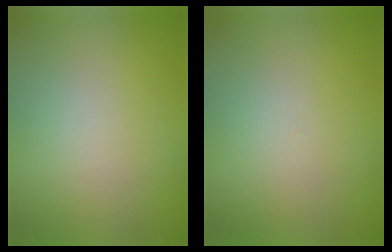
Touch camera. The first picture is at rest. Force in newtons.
{"total": 0.0}